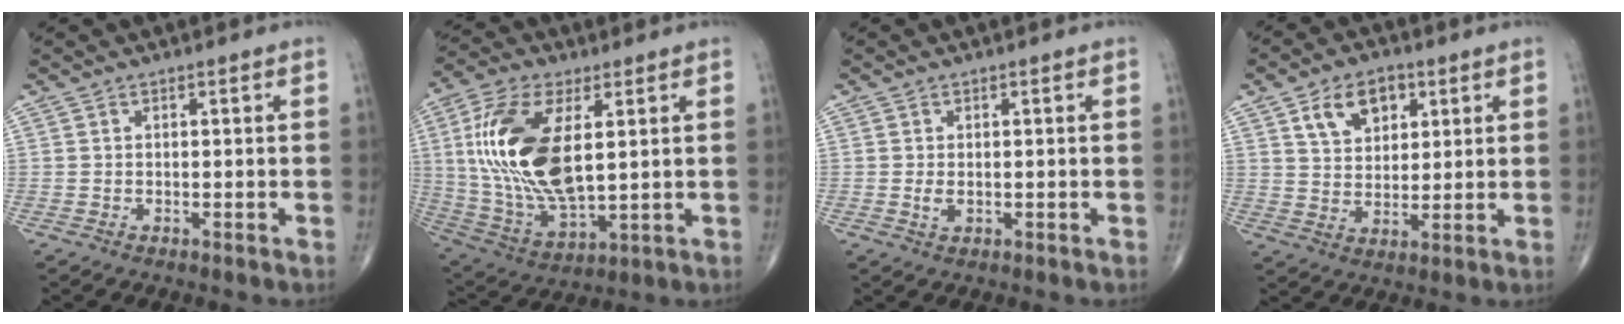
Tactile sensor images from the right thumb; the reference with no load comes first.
{"total": 21.0, "force": [3.9, 10.1, 18.0], "torque": [-0.368, -0.019, 0.078]}
{"total": 1.5, "force": [-0.1, 0.9, 1.2], "torque": [-0.025, -0.004, -0.001]}
{"total": 9.1, "force": [4.2, 6.0, 5.4], "torque": [-0.063, -0.015, 0.073]}